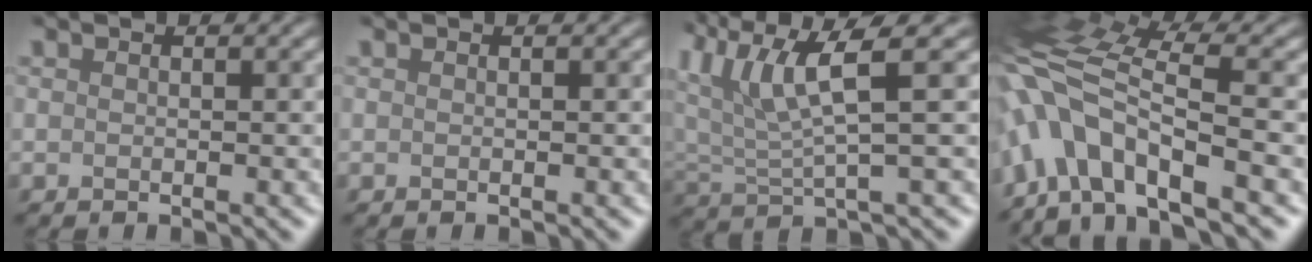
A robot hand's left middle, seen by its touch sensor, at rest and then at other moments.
{"total": 0.0}
{"total": 4.1, "force": [2.4, 0.4, 3.3], "torque": [-0.108, 0.003, 0.065]}
{"total": 9.0, "force": [-5.5, 3.0, 6.5], "torque": [-0.138, 0.018, -0.092]}